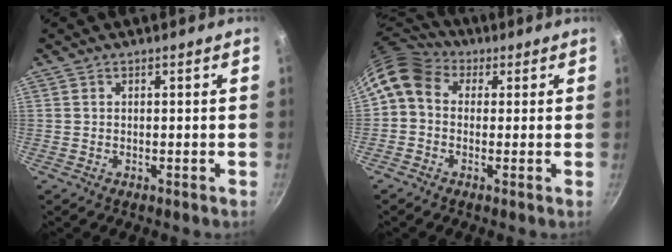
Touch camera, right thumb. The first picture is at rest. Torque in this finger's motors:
{"motor_torque": [0.26, 1.97, 0.66, -0.68, 0.26]}